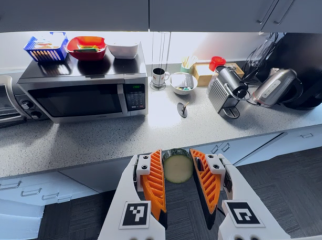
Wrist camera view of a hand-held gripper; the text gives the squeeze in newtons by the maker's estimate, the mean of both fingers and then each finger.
{"total": 10.9, "left": 10.6, "right": 11.1}